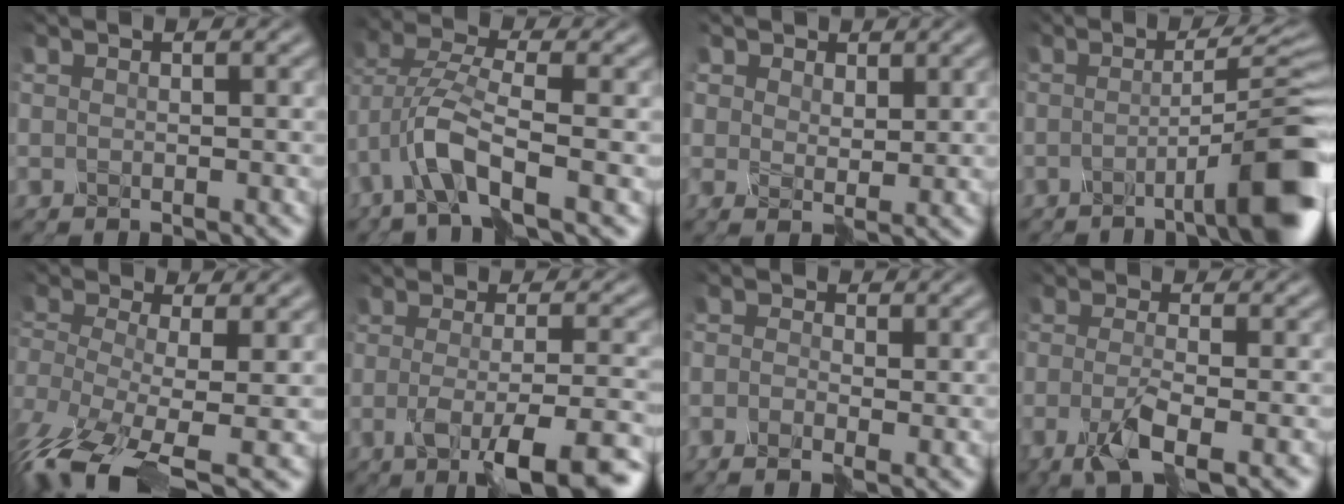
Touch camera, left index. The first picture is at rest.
{"total": 4.2, "force": [-2.3, 1.5, 3.2], "torque": [-0.079, 0.013, -0.058]}
{"total": 2.3, "force": [1.6, 1.7, -0.1], "torque": [-0.006, 0.007, 0.024]}
{"total": 8.9, "force": [-3.1, 1.3, 8.2], "torque": [-0.091, 0.021, -0.055]}
{"total": 10.2, "force": [-6.6, 3.6, 7.0], "torque": [-0.179, 0.000, -0.102]}
{"total": 7.9, "force": [-4.0, 2.1, 6.5], "torque": [-0.100, 0.002, -0.067]}
{"total": 1.7, "force": [-1.6, 0.7, 0.0], "torque": [-0.005, 0.003, -0.036]}
{"total": 4.1, "force": [-2.6, 1.1, 3.0], "torque": [-0.066, 0.000, -0.054]}